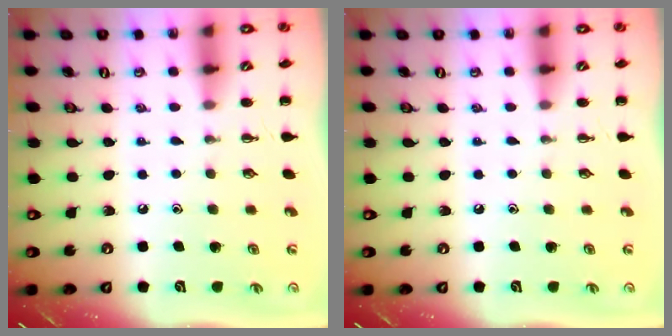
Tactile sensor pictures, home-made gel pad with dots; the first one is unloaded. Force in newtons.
{"total": 0.0}